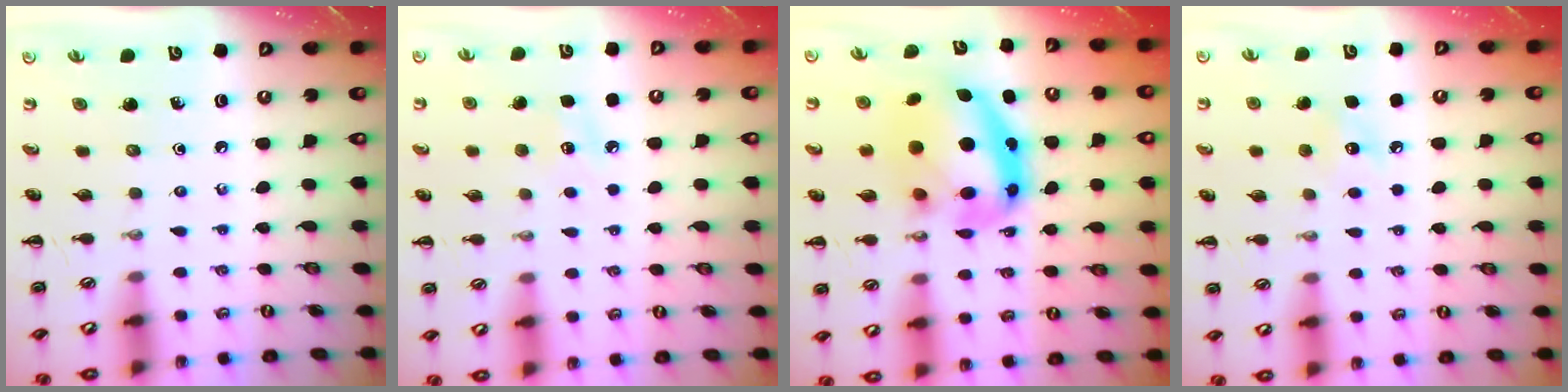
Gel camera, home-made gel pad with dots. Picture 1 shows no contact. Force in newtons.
{"total": 6.1, "press": 6.0, "slide": 1.5}
{"total": 15.1, "press": 14.7, "slide": 3.6}
{"total": 6.2, "press": 6.0, "slide": 1.6}